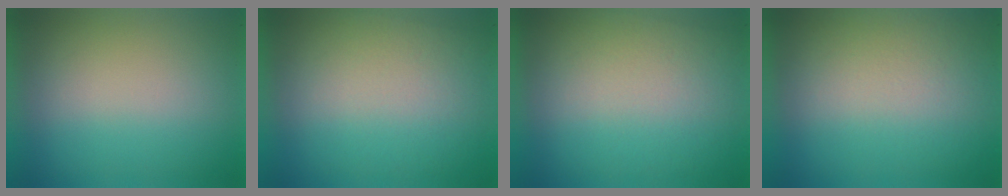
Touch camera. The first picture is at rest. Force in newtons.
{"total": 2.6}
{"total": 2.6}
{"total": 3.8}